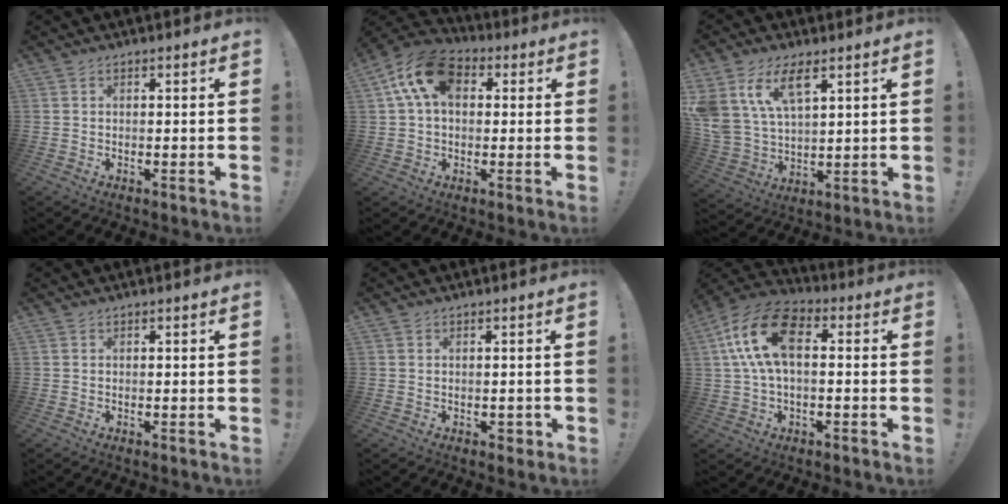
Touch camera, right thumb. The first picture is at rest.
{"total": 13.8, "force": [4.4, 8.8, 9.7], "torque": [-0.169, 0.004, 0.085]}
{"total": 12.9, "force": [7.7, 6.3, 8.2], "torque": [-0.183, -0.035, 0.142]}
{"total": 0.0}
{"total": 1.7, "force": [-0.1, 1.4, 0.9], "torque": [0.000, -0.002, -0.003]}
{"total": 16.7, "force": [3.1, 9.6, 13.3], "torque": [-0.252, 0.010, 0.056]}